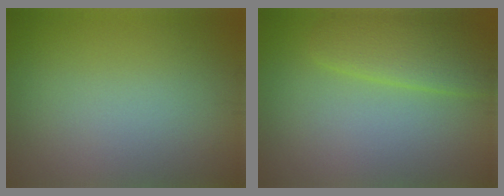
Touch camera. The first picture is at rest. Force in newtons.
{"total": 2.7, "press": 2.7, "slide": 0.0}